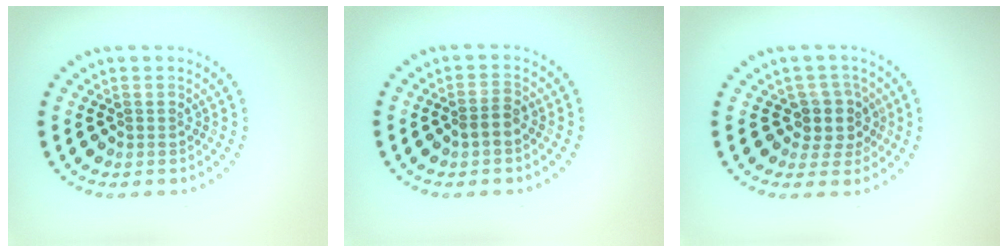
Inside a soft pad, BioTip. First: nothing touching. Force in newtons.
{"total": 1.6, "press": 1.5, "slide": 0.6}
{"total": 2.7, "press": 2.2, "slide": 1.6}